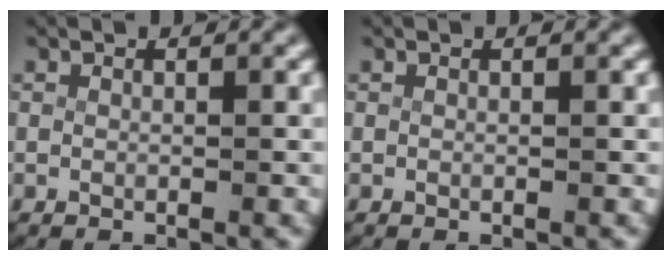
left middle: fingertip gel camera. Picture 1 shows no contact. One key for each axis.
{"total": 0.0}